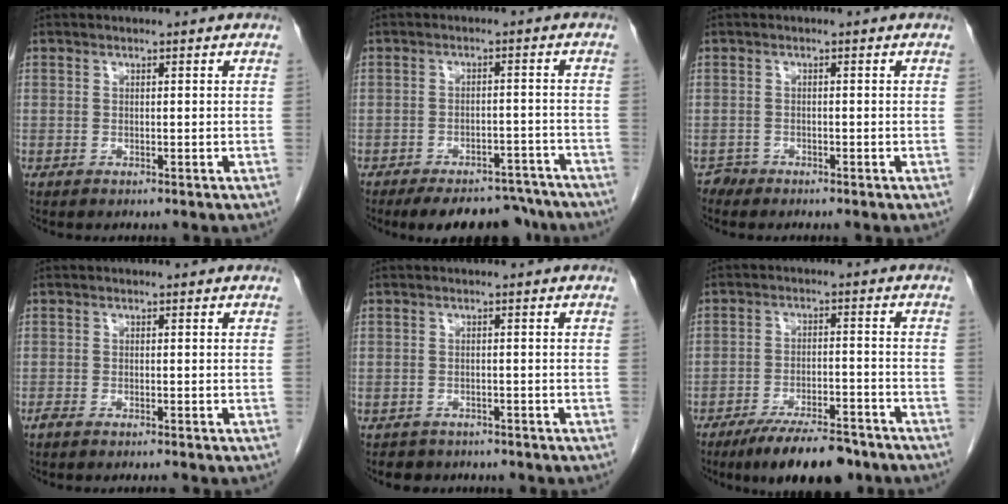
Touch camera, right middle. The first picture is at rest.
{"total": 12.1, "force": [-10.5, 4.6, 4.0], "torque": [-0.044, 0.014, -0.134]}
{"total": 1.1, "force": [-1.0, 0.4, -0.3], "torque": [0.006, 0.001, -0.020]}
{"total": 1.7, "force": [-1.5, 0.1, 0.8], "torque": [-0.017, -0.004, -0.025]}
{"total": 3.0, "force": [-2.5, 1.7, 0.0], "torque": [-0.009, 0.004, -0.033]}
{"total": 11.0, "force": [-8.8, 2.9, 5.9], "torque": [-0.086, -0.006, -0.139]}